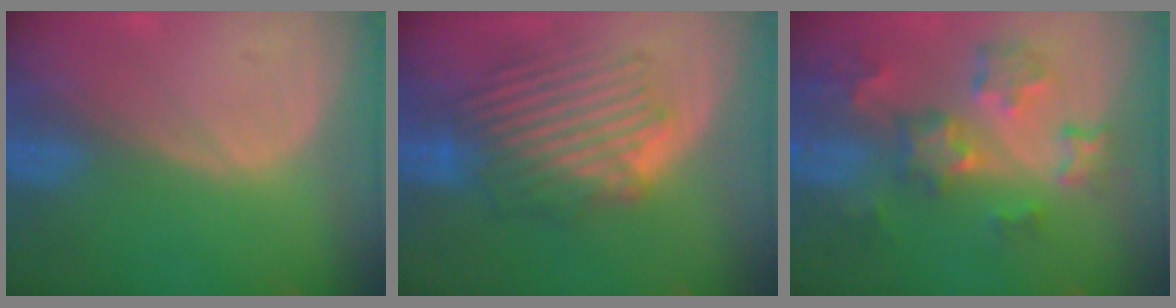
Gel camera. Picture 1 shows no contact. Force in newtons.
{"total": 8.8, "press": 8.3, "slide": 2.9}
{"total": 9.0, "press": 7.9, "slide": 4.2}